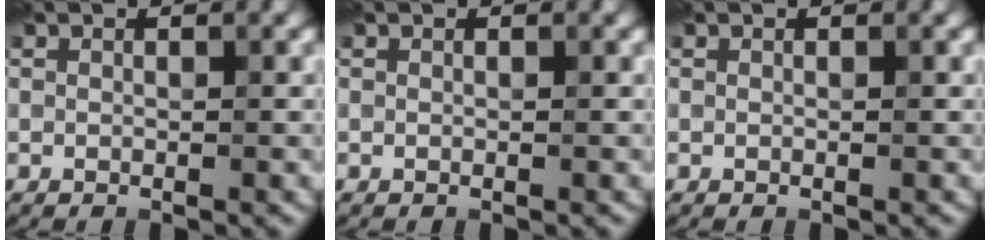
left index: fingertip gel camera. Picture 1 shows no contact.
{"total": 0.0}
{"total": 0.0}